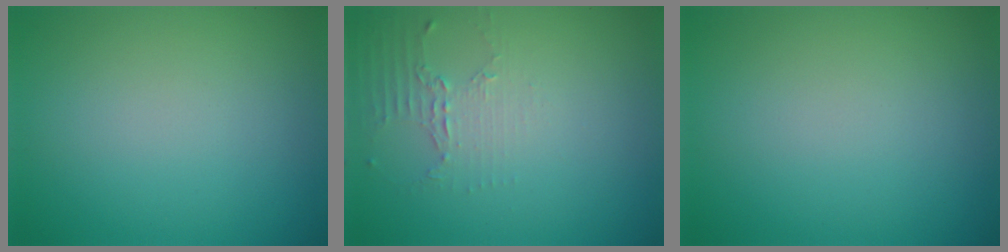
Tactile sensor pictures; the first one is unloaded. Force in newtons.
{"total": 2.0, "press": 1.5, "slide": 1.4}
{"total": 0.0}